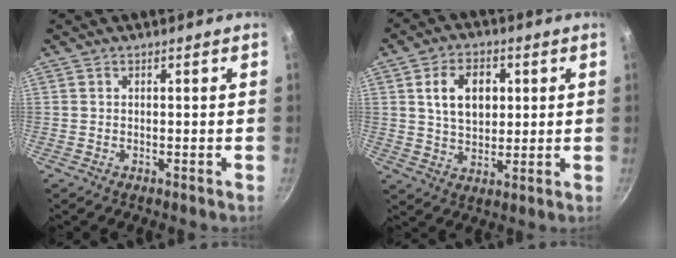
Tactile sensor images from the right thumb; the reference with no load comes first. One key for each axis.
{"total": 10.0, "fx": 2.5, "fy": 6.8, "fz": 6.8, "tx": -0.093, "ty": -0.002, "tz": 0.045}